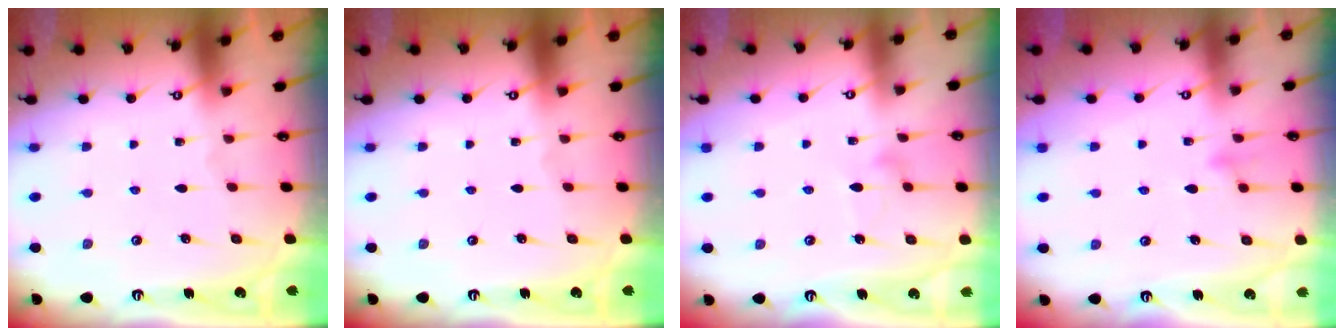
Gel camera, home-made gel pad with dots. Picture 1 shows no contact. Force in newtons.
{"total": 0.0}
{"total": 7.6, "press": 7.5, "slide": 0.5}
{"total": 8.5, "press": 8.5, "slide": 0.5}